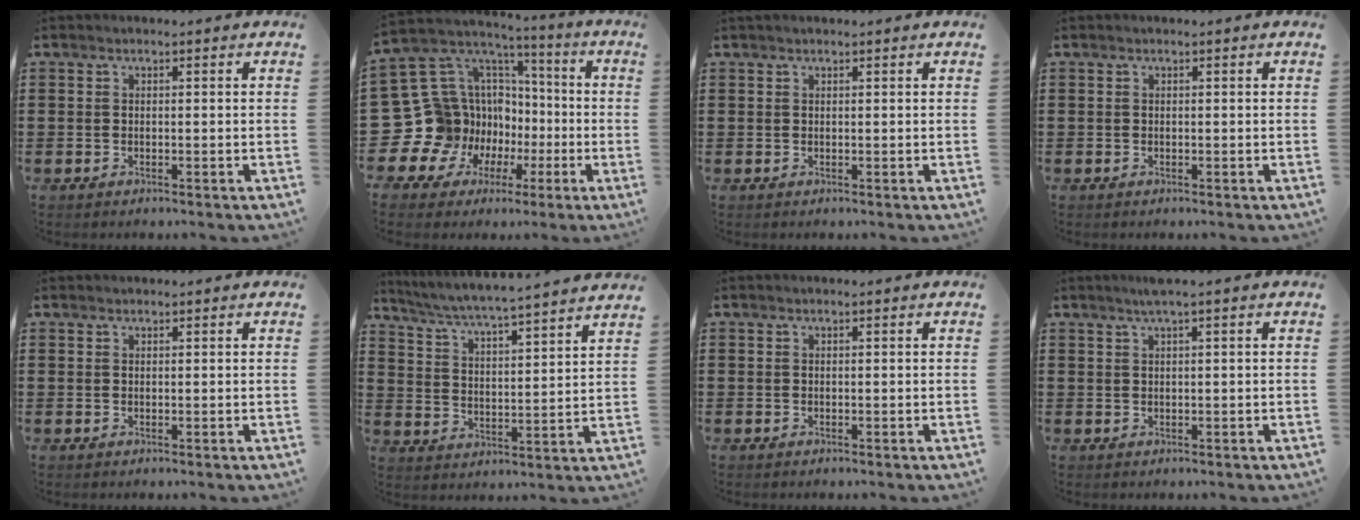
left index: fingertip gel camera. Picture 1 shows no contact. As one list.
[{"total": 16.7, "force": [-3.6, 15.5, 4.9], "torque": [-0.179, -0.030, -0.017]}, {"total": 0.5, "force": [0.5, 0.0, 0.3], "torque": [-0.006, 0.001, 0.009]}, {"total": 0.0}, {"total": 0.6, "force": [0.6, 0.1, 0.0], "torque": [-0.002, 0.000, 0.012]}, {"total": 4.4, "force": [4.1, -1.0, 1.2], "torque": [-0.043, -0.037, 0.062]}, {"total": 0.0}, {"total": 1.8, "force": [1.2, -0.3, 1.3], "torque": [-0.024, 0.000, 0.021]}]